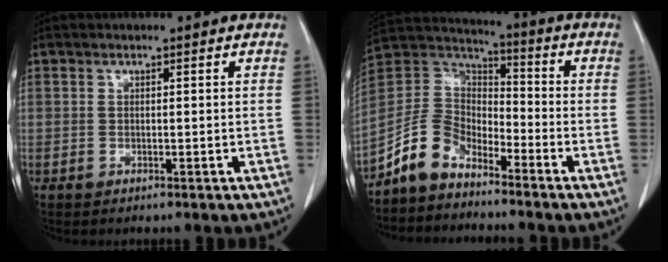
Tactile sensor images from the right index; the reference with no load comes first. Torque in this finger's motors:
{"motor_torque": [-0.31, -0.24, -0.23, -0.14]}